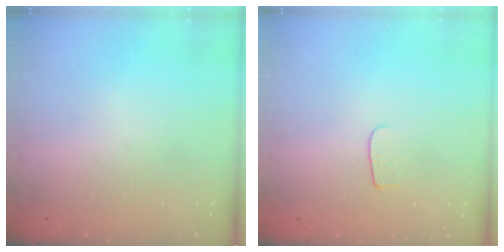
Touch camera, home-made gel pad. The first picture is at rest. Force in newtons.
{"total": 4.2, "press": 4.2, "slide": 0.4}